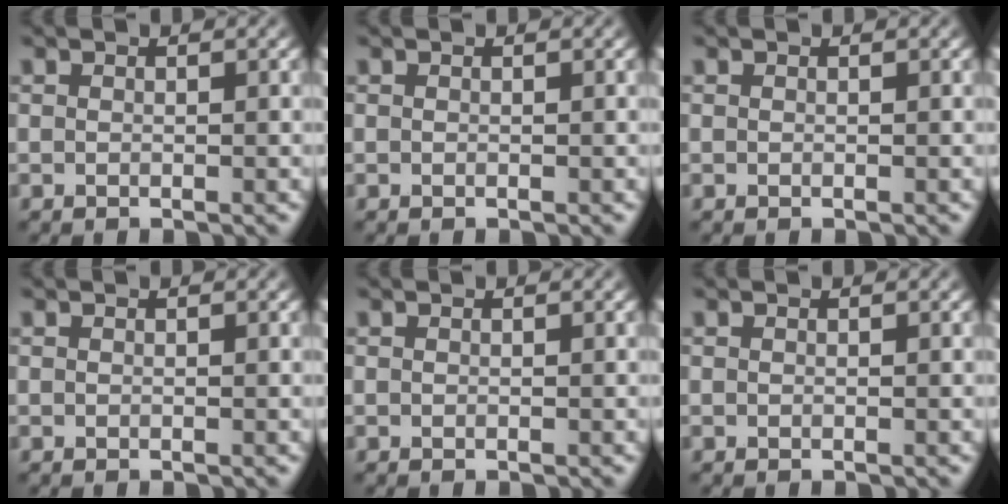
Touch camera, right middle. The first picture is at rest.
{"total": 0.0}
{"total": 0.0}
{"total": 0.0}
{"total": 0.0}
{"total": 0.0}